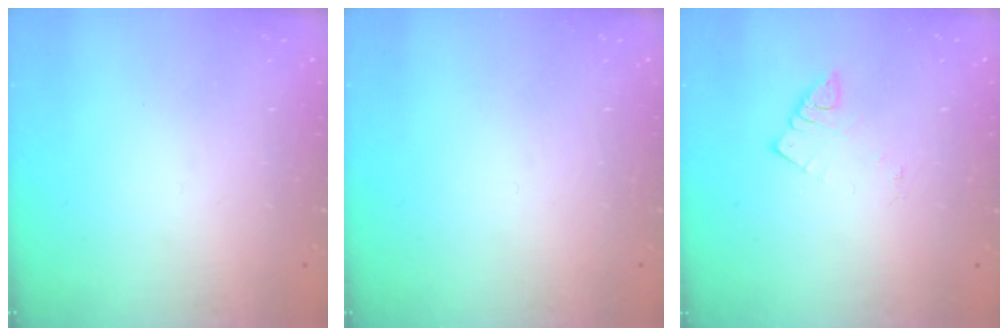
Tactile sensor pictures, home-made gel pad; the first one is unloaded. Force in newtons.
{"total": 0.0}
{"total": 2.6, "press": 2.6, "slide": 0.1}